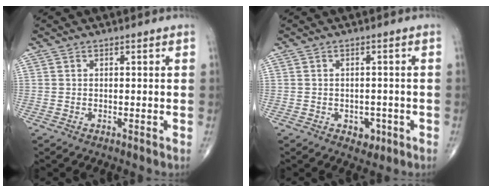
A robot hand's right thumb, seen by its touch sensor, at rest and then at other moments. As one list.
[{"total": 3.2, "force": [-1.3, 2.3, 1.7], "torque": [-0.007, 0.004, -0.012]}]